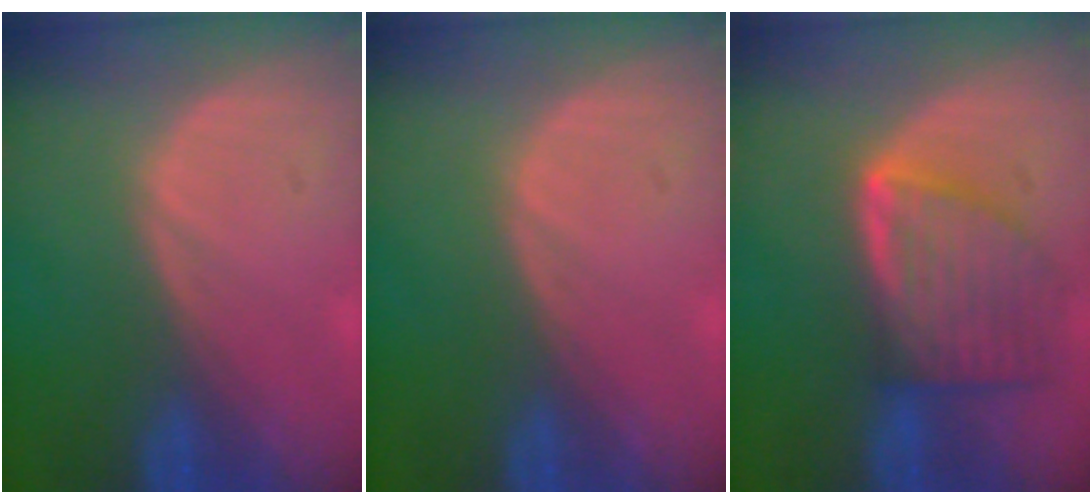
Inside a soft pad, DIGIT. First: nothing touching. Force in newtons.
{"total": 0.0}
{"total": 8.0, "press": 7.2, "slide": 3.5}